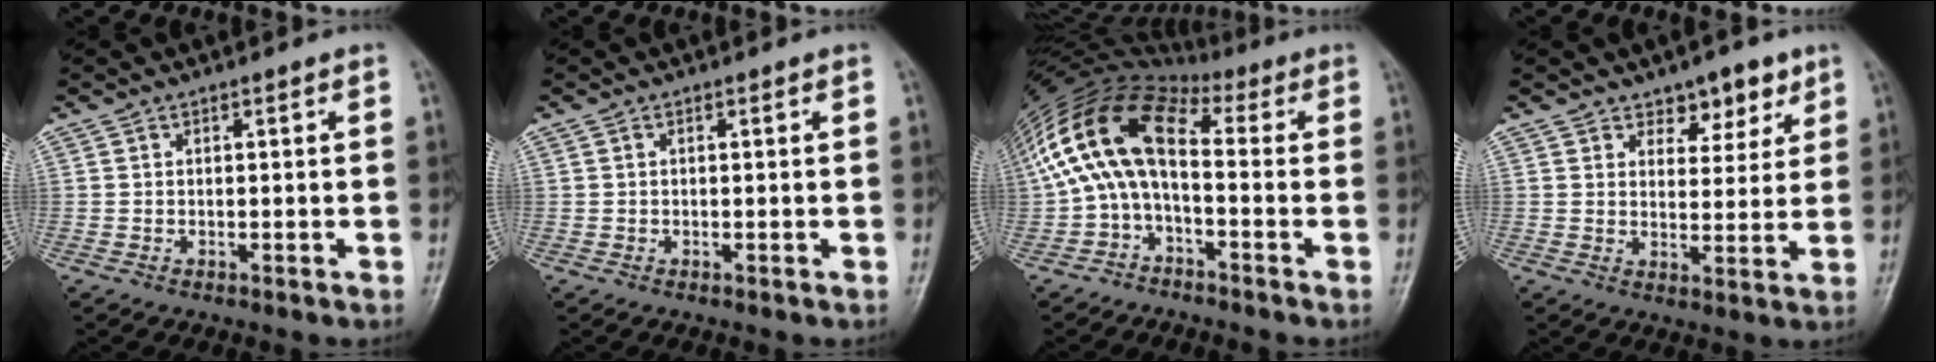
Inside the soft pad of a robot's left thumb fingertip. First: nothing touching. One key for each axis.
{"total": 0.0}
{"total": 15.0, "fx": -0.9, "fy": 8.0, "fz": 12.7, "tx": -0.247, "ty": 0.068, "tz": -0.031}
{"total": 6.2, "fx": 4.1, "fy": 3.9, "fz": 2.7, "tx": -0.001, "ty": -0.024, "tz": 0.059}